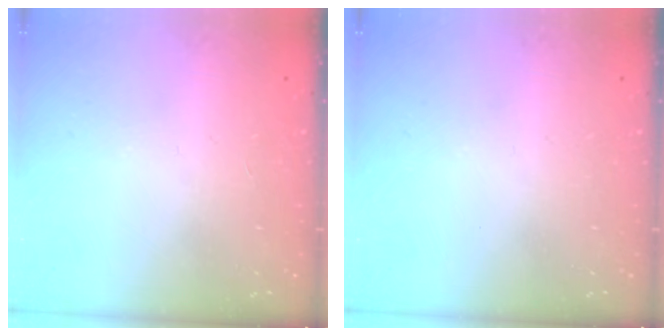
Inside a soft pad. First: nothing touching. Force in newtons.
{"total": 0.0}